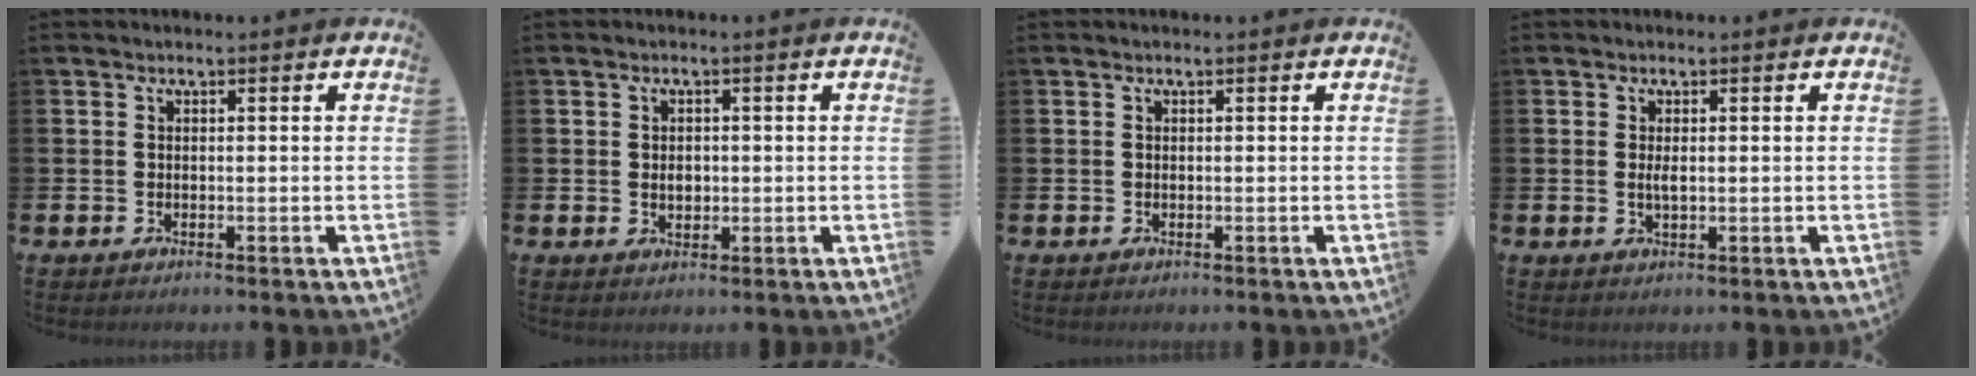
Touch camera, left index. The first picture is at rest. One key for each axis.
{"total": 1.9, "fx": 0.1, "fy": 1.4, "fz": 1.2, "tx": -0.001, "ty": -0.001, "tz": -0.005}
{"total": 0.0}
{"total": 1.4, "fx": 0.2, "fy": 0.5, "fz": 1.3, "tx": -0.018, "ty": -0.001, "tz": 0.000}